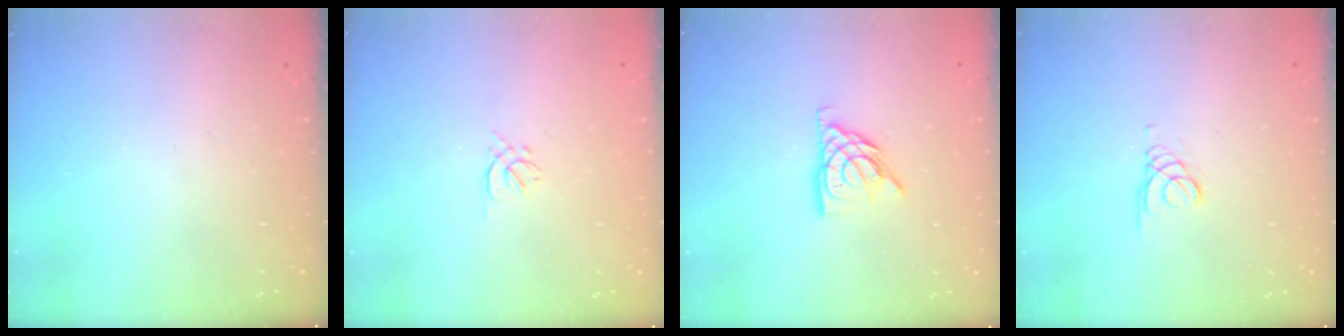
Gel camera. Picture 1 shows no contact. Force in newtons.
{"total": 1.6, "press": 1.5, "slide": 0.6}
{"total": 9.0, "press": 9.0, "slide": 0.6}
{"total": 1.5, "press": 1.5, "slide": 0.1}